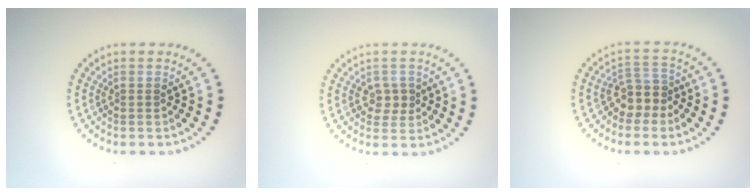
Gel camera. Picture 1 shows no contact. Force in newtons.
{"total": 1.8, "press": 1.7, "slide": 0.5}
{"total": 2.8, "press": 2.3, "slide": 1.5}